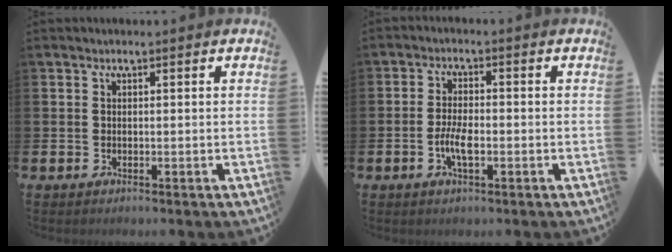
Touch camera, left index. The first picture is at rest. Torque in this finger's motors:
{"motor_torque": [0.86, 0.22, 0.13, 0.04]}